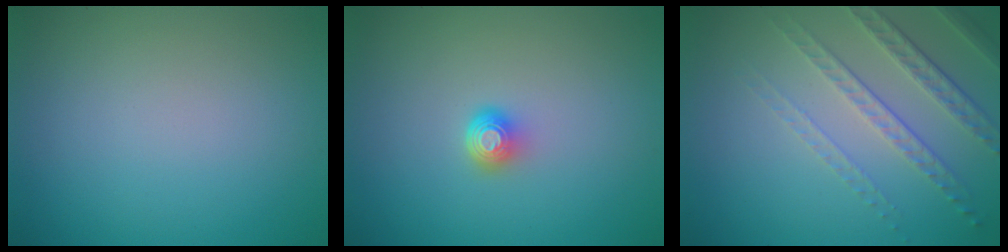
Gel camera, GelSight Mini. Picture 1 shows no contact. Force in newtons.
{"total": 1.6, "press": 1.2, "slide": 1.1}
{"total": 4.6, "press": 3.1, "slide": 3.4}